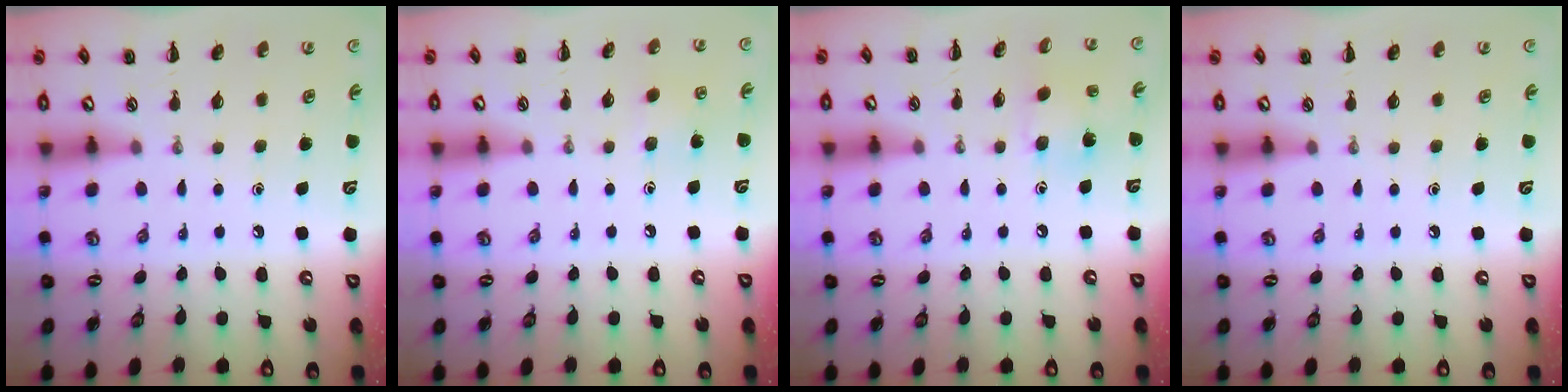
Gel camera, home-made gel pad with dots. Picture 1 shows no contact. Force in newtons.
{"total": 5.0, "press": 4.8, "slide": 1.5}
{"total": 4.0, "press": 3.9, "slide": 0.7}
{"total": 0.0}